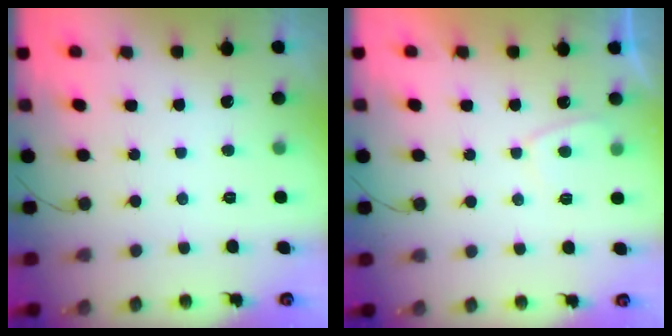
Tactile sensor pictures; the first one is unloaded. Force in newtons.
{"total": 2.7, "press": 2.6, "slide": 0.8}